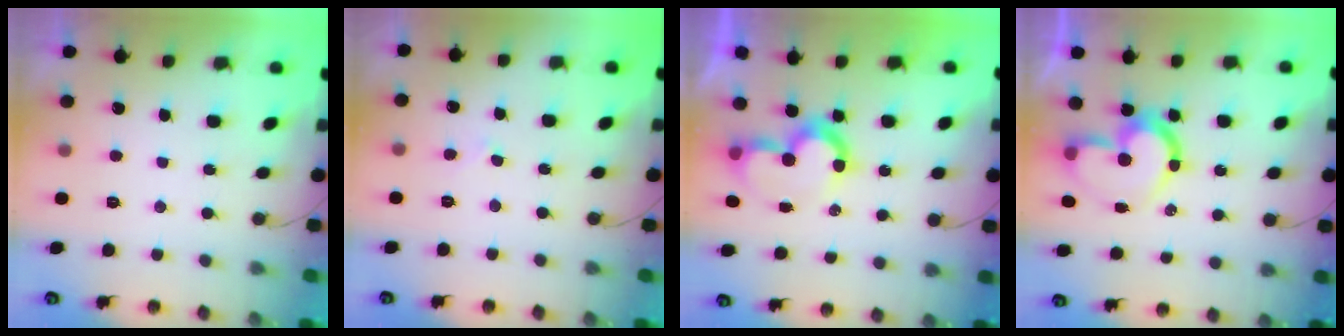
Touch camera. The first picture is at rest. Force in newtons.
{"total": 2.9, "press": 2.9, "slide": 0.3}
{"total": 8.7, "press": 8.2, "slide": 3.0}
{"total": 13.3, "press": 13.1, "slide": 1.9}